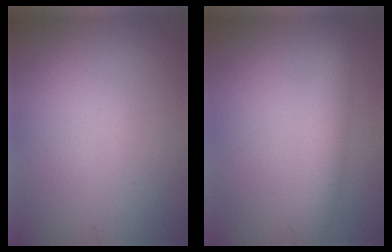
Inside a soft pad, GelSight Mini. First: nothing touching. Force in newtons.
{"total": 2.6, "press": 2.6, "slide": 0.2}